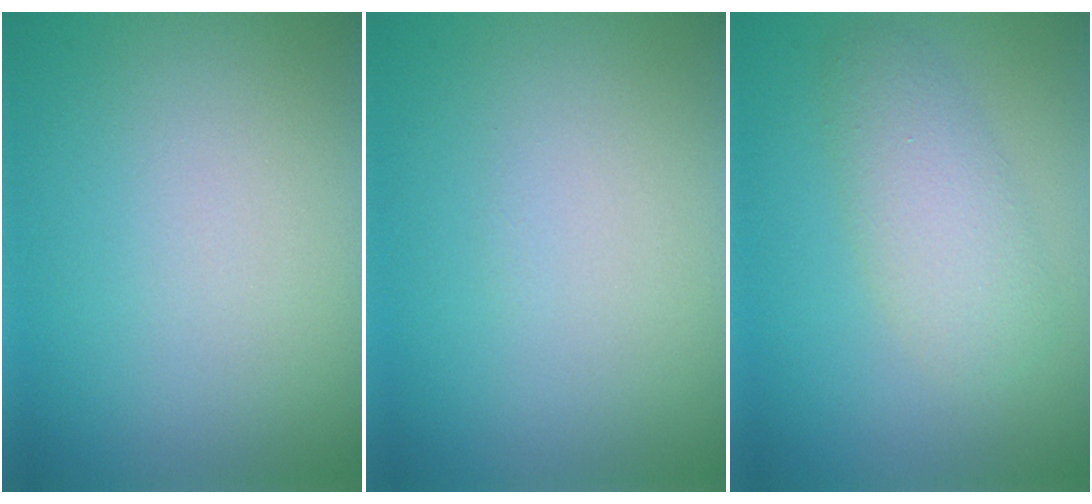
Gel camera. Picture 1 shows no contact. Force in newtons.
{"total": 0.0}
{"total": 3.2, "press": 3.2, "slide": 0.1}